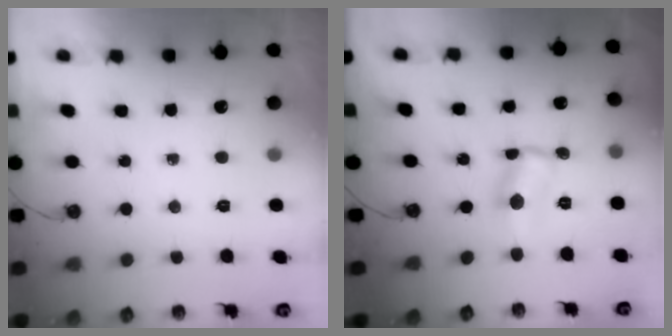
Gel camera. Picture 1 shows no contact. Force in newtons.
{"total": 1.2, "press": 1.1, "slide": 0.6}